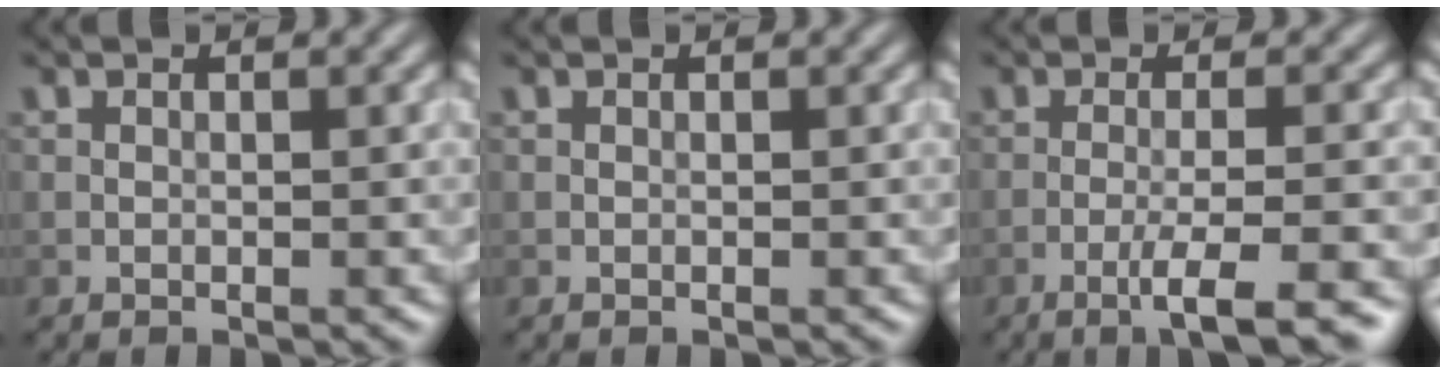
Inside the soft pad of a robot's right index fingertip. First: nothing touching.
{"total": 0.0}
{"total": 4.7, "force": [-2.5, 0.5, 3.9], "torque": [-0.058, 0.005, -0.048]}